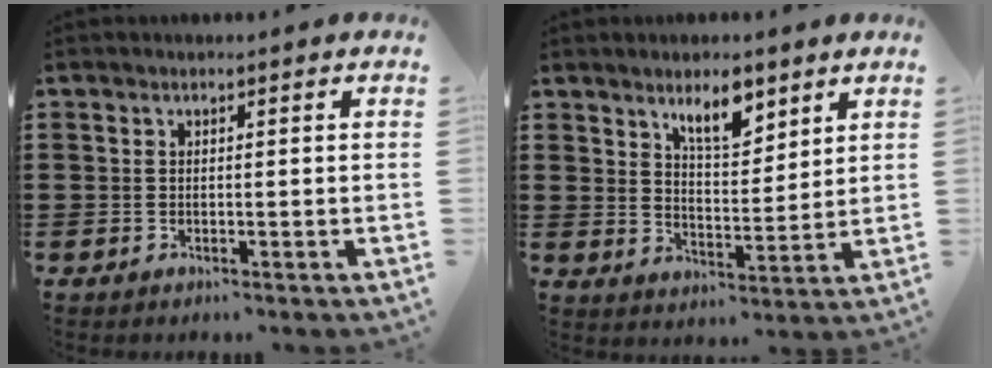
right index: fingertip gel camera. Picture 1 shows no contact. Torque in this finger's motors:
{"motor_torque": [0.24, 0.21, 0.20, 0.06]}